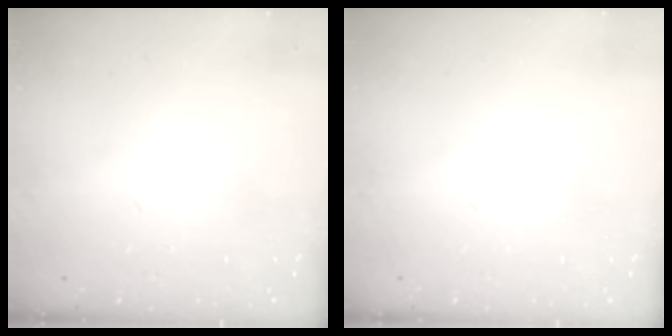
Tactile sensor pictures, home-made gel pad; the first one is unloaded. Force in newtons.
{"total": 0.0}